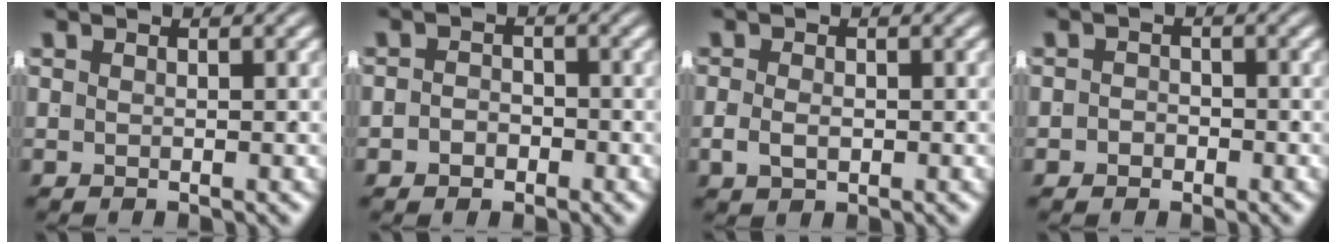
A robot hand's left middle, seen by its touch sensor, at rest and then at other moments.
{"total": 2.0, "force": [-1.3, 1.4, 0.4], "torque": [0.002, -0.001, -0.026]}
{"total": 1.5, "force": [-0.6, 0.9, 1.1], "torque": [-0.022, -0.001, -0.004]}
{"total": 1.5, "force": [-1.1, 1.0, 0.1], "torque": [0.004, -0.001, -0.021]}